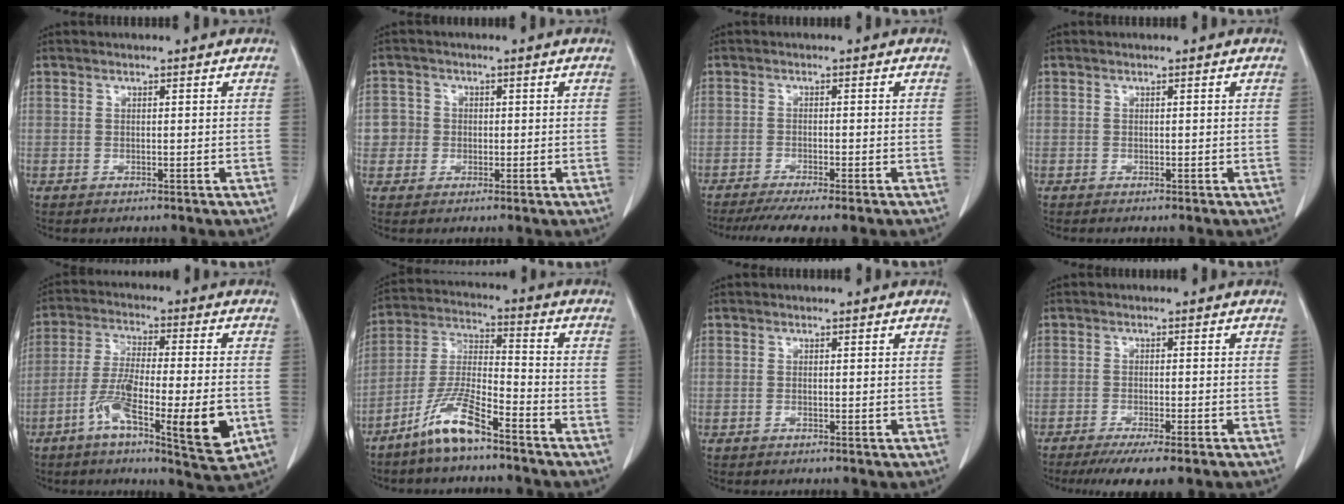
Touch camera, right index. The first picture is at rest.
{"total": 3.4, "force": [-0.1, 3.4, 0.1], "torque": [0.013, 0.010, -0.005]}
{"total": 8.0, "force": [-6.4, 0.2, 4.8], "torque": [-0.061, -0.011, -0.097]}
{"total": 0.0}
{"total": 14.2, "force": [-5.2, 1.9, 13.1], "torque": [-0.225, -0.012, -0.086]}
{"total": 9.8, "force": [-7.0, 1.4, 6.7], "torque": [-0.144, -0.011, -0.142]}
{"total": 0.6, "force": [-0.2, 0.1, 0.6], "torque": [-0.010, -0.003, -0.001]}
{"total": 8.2, "force": [-6.1, 0.5, 5.4], "torque": [-0.066, -0.016, -0.092]}